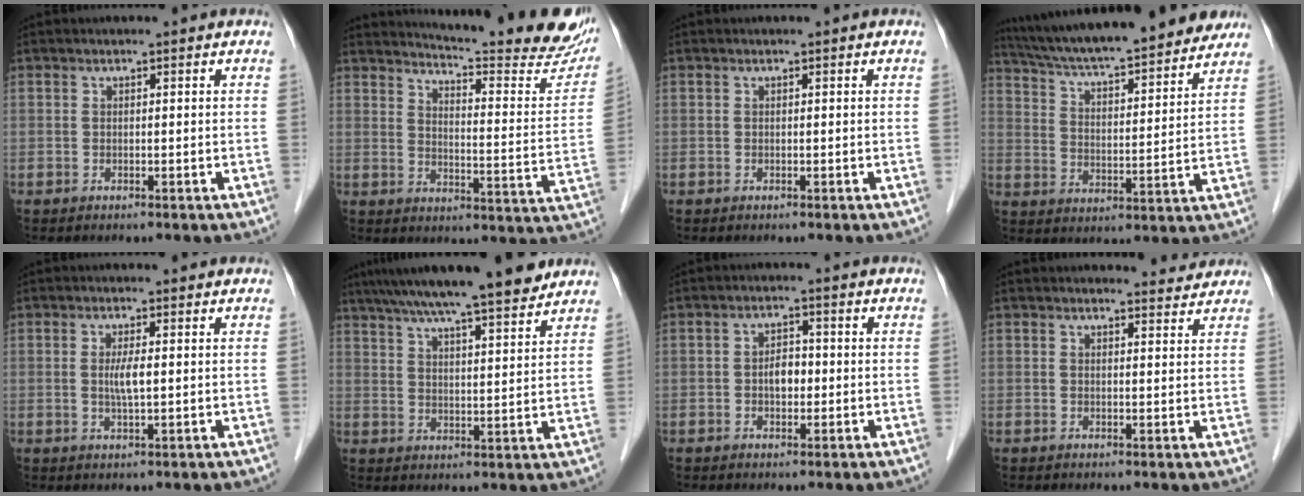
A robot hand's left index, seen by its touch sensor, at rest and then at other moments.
{"total": 21.5, "force": [19.9, 1.2, 7.9], "torque": [-0.110, -0.094, 0.237]}
{"total": 0.0}
{"total": 24.1, "force": [21.3, 3.2, 10.7], "torque": [-0.180, 0.011, 0.305]}
{"total": 2.7, "force": [0.3, 0.2, 2.7], "torque": [-0.056, -0.002, 0.005]}
{"total": 15.6, "force": [13.1, 1.0, 8.3], "torque": [-0.135, 0.022, 0.195]}
{"total": 3.0, "force": [-0.4, 1.8, 2.3], "torque": [-0.040, 0.009, -0.006]}
{"total": 3.1, "force": [3.1, 0.4, -0.1], "torque": [-0.005, -0.003, 0.032]}